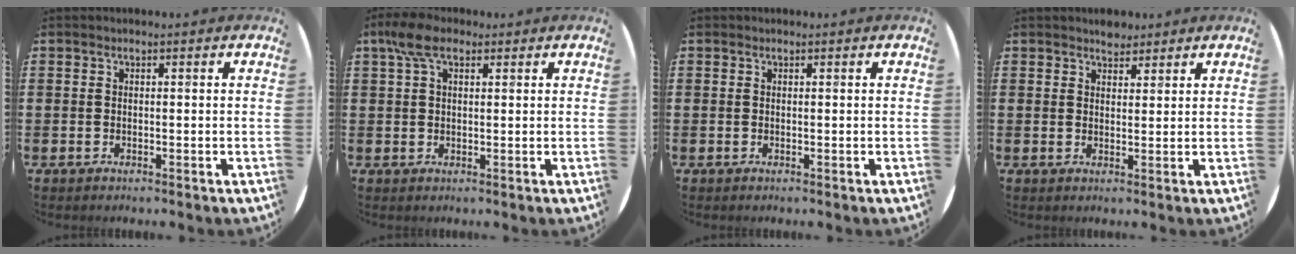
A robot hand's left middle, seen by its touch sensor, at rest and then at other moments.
{"total": 5.0, "force": [2.9, 2.5, 3.2], "torque": [-0.071, 0.012, 0.052]}
{"total": 0.0}
{"total": 2.0, "force": [1.9, 0.7, 0.1], "torque": [0.004, 0.003, 0.034]}